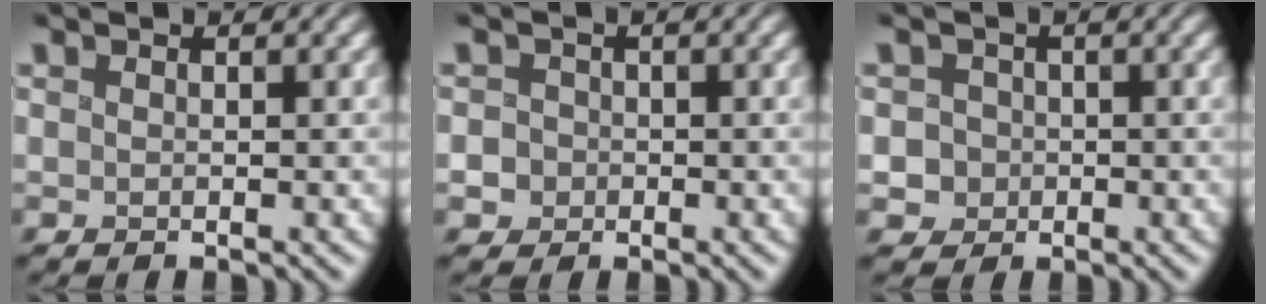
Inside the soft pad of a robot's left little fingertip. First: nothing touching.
{"total": 1.7, "force": [-0.5, 1.6, 0.3], "torque": [-0.003, 0.004, 0.000]}
{"total": 2.1, "force": [-0.2, 2.0, 0.5], "torque": [-0.010, 0.010, 0.006]}